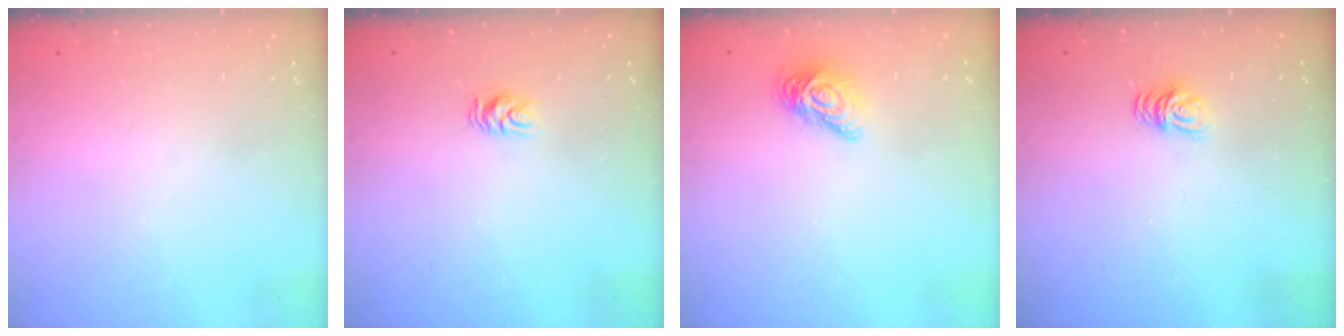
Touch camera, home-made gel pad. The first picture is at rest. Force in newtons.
{"total": 5.2, "press": 5.2, "slide": 0.5}
{"total": 9.3, "press": 9.3, "slide": 0.3}
{"total": 4.8, "press": 4.8, "slide": 0.2}